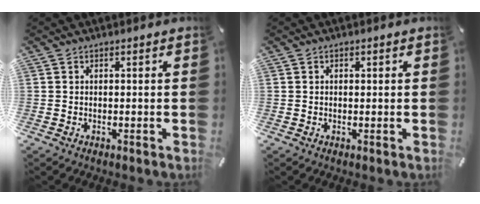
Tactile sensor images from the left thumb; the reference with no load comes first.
{"total": 0.7, "force": [0.1, 0.6, 0.4], "torque": [-0.007, 0.004, 0.001]}